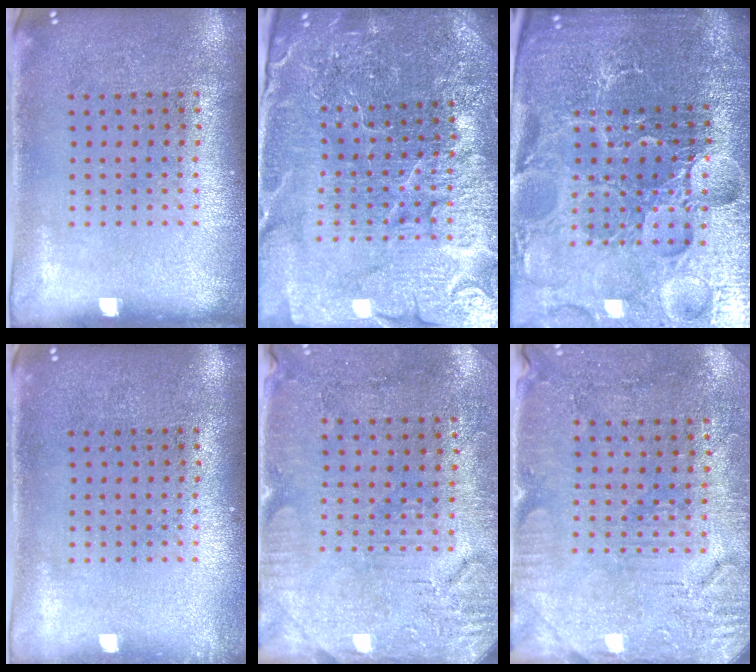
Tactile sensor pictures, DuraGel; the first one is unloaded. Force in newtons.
{"total": 5.7, "press": 5.2, "slide": 2.4}
{"total": 5.6, "press": 5.2, "slide": 2.1}
{"total": 0.7, "press": 0.7, "slide": 0.1}
{"total": 3.1, "press": 2.6, "slide": 1.7}
{"total": 2.9, "press": 2.7, "slide": 1.1}